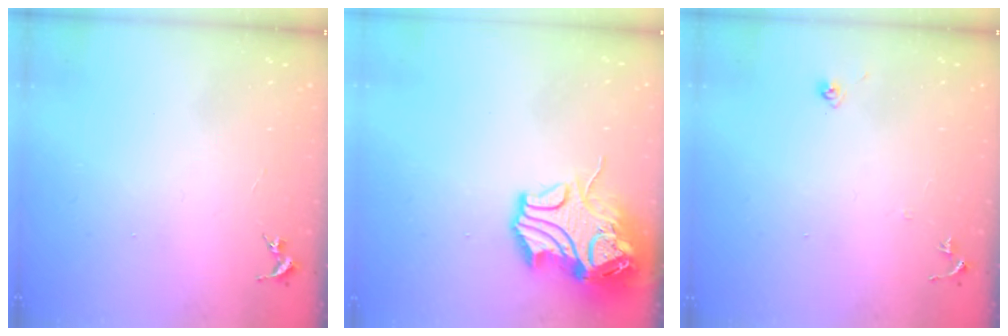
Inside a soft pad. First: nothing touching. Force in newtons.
{"total": 13.9, "press": 13.8, "slide": 2.1}
{"total": 6.2, "press": 6.1, "slide": 0.5}